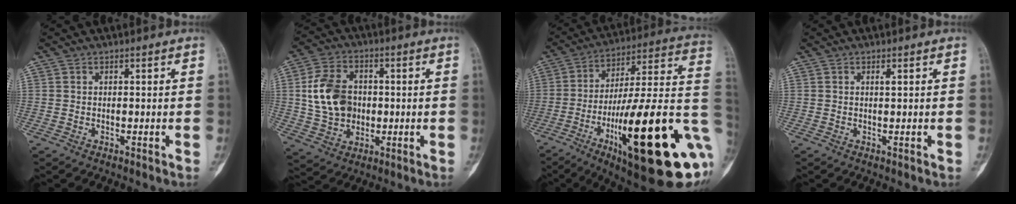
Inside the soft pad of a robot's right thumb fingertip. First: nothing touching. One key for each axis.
{"total": 12.2, "fx": 0.9, "fy": 9.3, "fz": 7.9, "tx": -0.125, "ty": 0.007, "tz": 0.020}
{"total": 33.9, "fx": -10.0, "fy": 8.2, "fz": 31.3, "tx": -0.412, "ty": 0.022, "tz": -0.146}
{"total": 0.7, "fx": 0.3, "fy": 0.0, "fz": 0.6, "tx": -0.012, "ty": 0.001, "tz": 0.006}